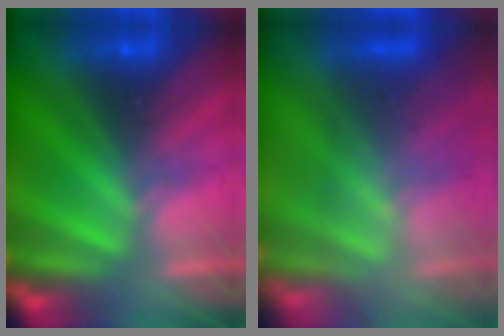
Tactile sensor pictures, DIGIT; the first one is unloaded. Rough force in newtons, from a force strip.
{"total": 3.6}